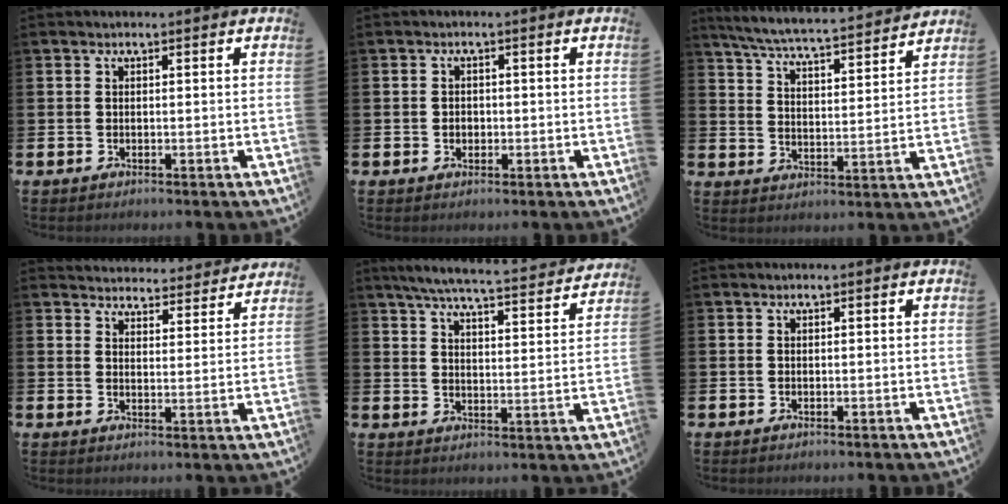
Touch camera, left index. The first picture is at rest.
{"total": 1.4, "force": [-0.2, 1.2, 0.6], "torque": [0.000, 0.003, -0.008]}
{"total": 6.4, "force": [6.1, 0.2, 1.9], "torque": [-0.064, -0.045, 0.104]}
{"total": 4.2, "force": [4.1, 0.8, -0.1], "torque": [-0.001, -0.035, 0.069]}
{"total": 6.4, "force": [6.0, 0.4, 2.4], "torque": [-0.063, -0.041, 0.101]}
{"total": 0.0}